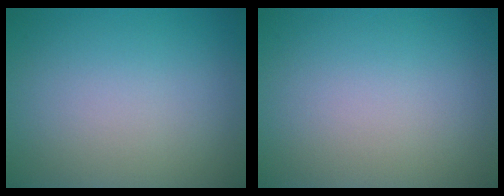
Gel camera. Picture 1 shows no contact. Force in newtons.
{"total": 0.0}